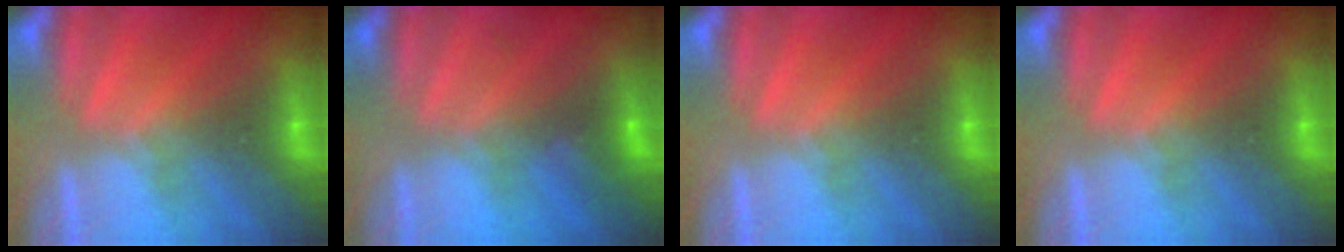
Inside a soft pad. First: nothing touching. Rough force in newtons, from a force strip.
{"total": 2.3}
{"total": 0.0}
{"total": 0.0}